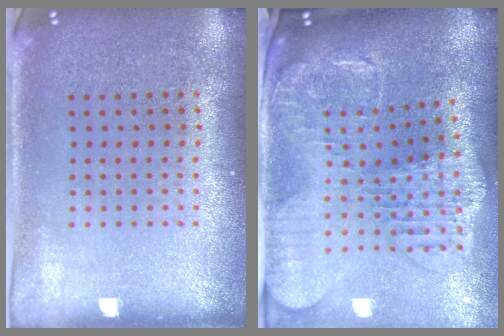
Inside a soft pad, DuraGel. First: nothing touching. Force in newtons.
{"total": 2.9, "press": 2.4, "slide": 1.5}